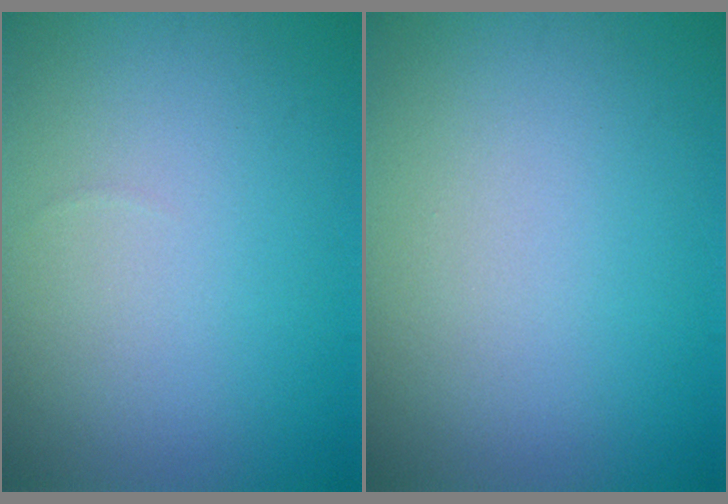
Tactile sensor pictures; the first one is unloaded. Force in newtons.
{"total": 0.0}